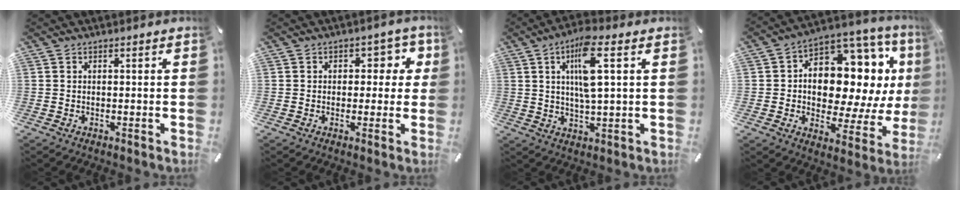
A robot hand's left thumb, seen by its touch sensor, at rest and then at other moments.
{"total": 5.9, "force": [1.2, 4.5, 3.6], "torque": [-0.030, -0.002, 0.011]}
{"total": 10.5, "force": [3.4, 2.6, 9.6], "torque": [-0.180, -0.002, 0.052]}
{"total": 17.1, "force": [4.0, 11.3, 12.2], "torque": [-0.166, -0.045, 0.066]}